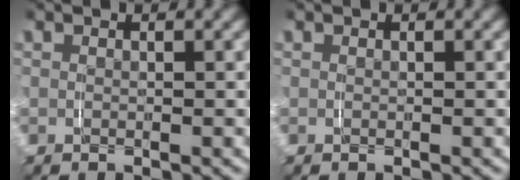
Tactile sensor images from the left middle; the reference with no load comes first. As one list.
[{"total": 0.0}]